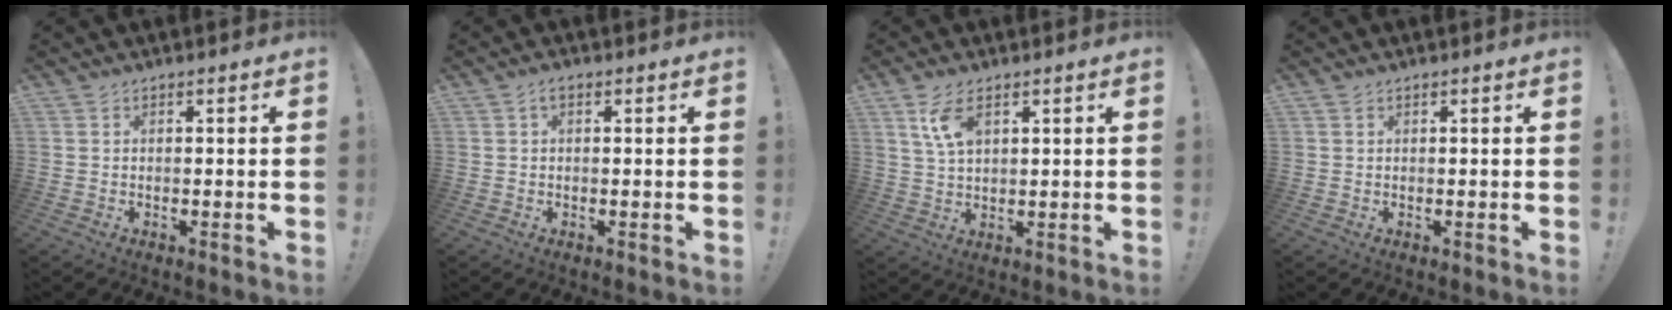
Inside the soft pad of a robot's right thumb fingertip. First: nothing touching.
{"total": 1.6, "force": [0.5, 0.9, 1.3], "torque": [-0.028, 0.004, 0.008]}
{"total": 7.6, "force": [3.6, 3.8, 5.4], "torque": [-0.093, -0.011, 0.067]}
{"total": 0.5, "force": [0.4, 0.2, 0.2], "torque": [-0.003, 0.000, 0.009]}